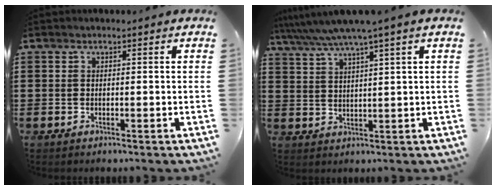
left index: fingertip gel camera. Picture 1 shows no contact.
{"total": 5.3, "force": [3.9, -0.7, 3.5], "torque": [-0.079, -0.017, 0.064]}